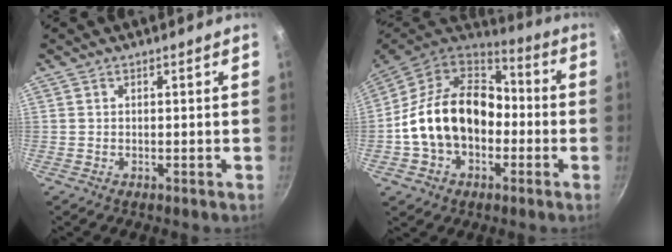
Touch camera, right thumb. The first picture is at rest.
{"total": 20.7, "force": [-2.3, 15.2, 13.9], "torque": [-0.221, 0.054, -0.045]}